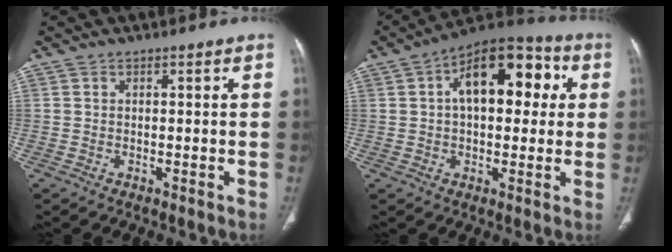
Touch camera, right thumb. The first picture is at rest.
{"total": 16.7, "force": [3.8, 9.1, 13.5], "torque": [-0.162, 0.030, 0.048]}